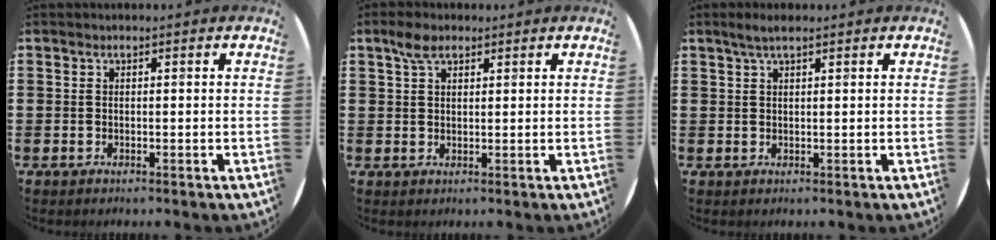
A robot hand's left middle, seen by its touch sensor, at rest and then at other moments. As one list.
[{"total": 3.2, "force": [2.2, 1.6, 1.7], "torque": [-0.030, 0.004, 0.038]}, {"total": 2.0, "force": [1.4, 0.2, 1.4], "torque": [-0.029, 0.004, 0.025]}]